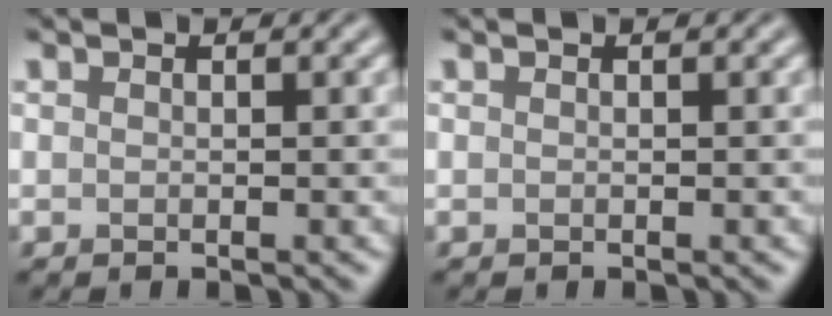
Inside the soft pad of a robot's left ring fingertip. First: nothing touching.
{"total": 0.0}